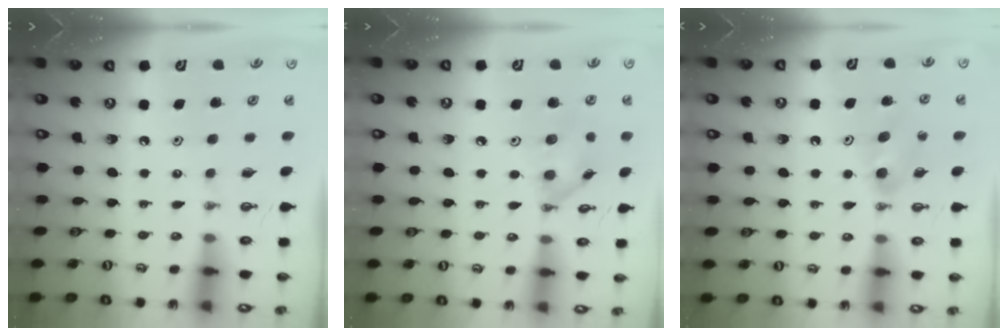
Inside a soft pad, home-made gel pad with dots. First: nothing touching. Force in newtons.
{"total": 10.3, "press": 10.3, "slide": 0.4}
{"total": 7.1, "press": 3.4, "slide": 6.3}